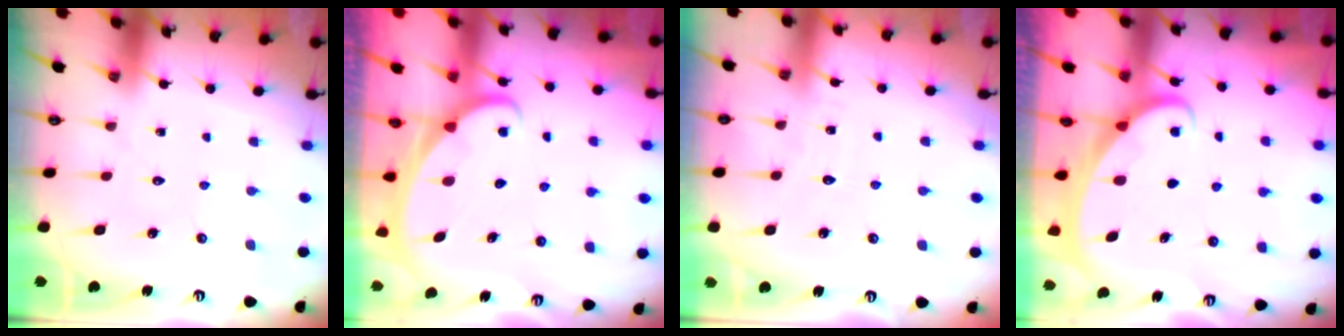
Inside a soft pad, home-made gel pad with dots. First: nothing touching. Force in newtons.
{"total": 2.1, "press": 2.1, "slide": 0.1}
{"total": 2.9, "press": 2.9, "slide": 0.4}
{"total": 2.1, "press": 2.1, "slide": 0.0}